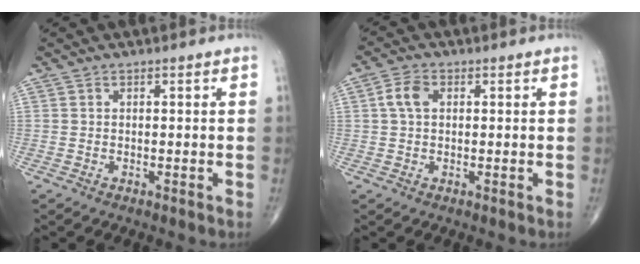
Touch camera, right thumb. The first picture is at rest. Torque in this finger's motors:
{"motor_torque": [0.04, 0.06, 0.20, 0.12, 0.00]}